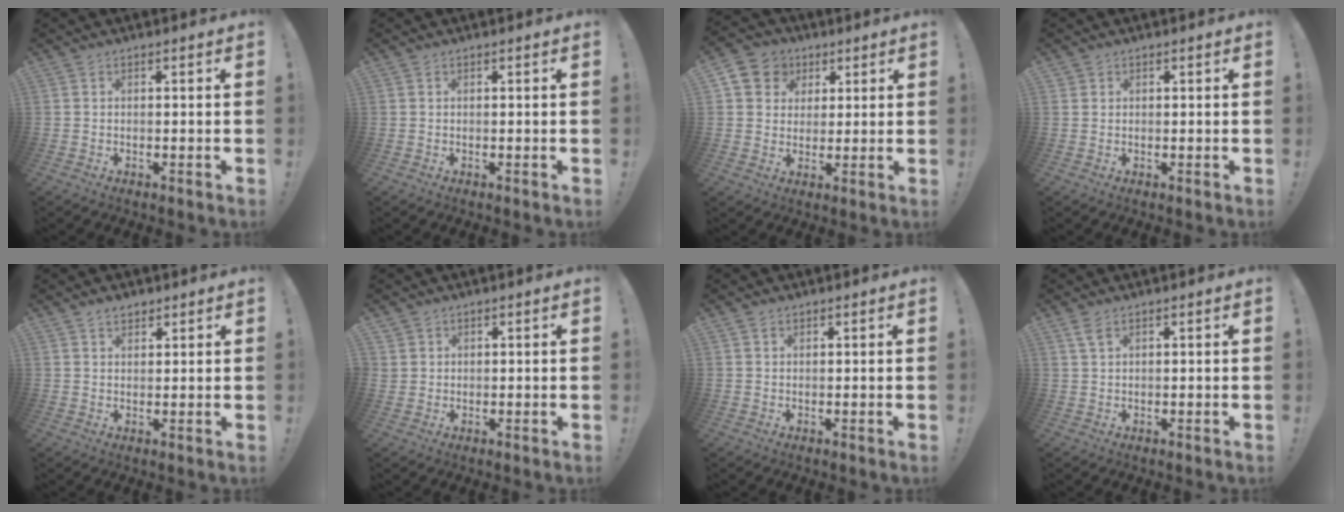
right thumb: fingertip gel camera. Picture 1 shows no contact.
{"total": 0.0}
{"total": 8.6, "force": [2.9, 7.7, 2.3], "torque": [-0.040, -0.006, 0.063]}
{"total": 0.9, "force": [0.7, 0.6, 0.2], "torque": [-0.005, 0.002, 0.014]}
{"total": 2.9, "force": [2.3, 1.6, 0.8], "torque": [-0.005, -0.013, 0.041]}
{"total": 1.8, "force": [1.1, 1.4, 0.2], "torque": [0.000, -0.005, 0.020]}
{"total": 1.0, "force": [0.8, 0.7, 0.2], "torque": [0.000, -0.001, 0.015]}
{"total": 2.8, "force": [1.7, 1.0, 2.0], "torque": [-0.040, -0.002, 0.031]}